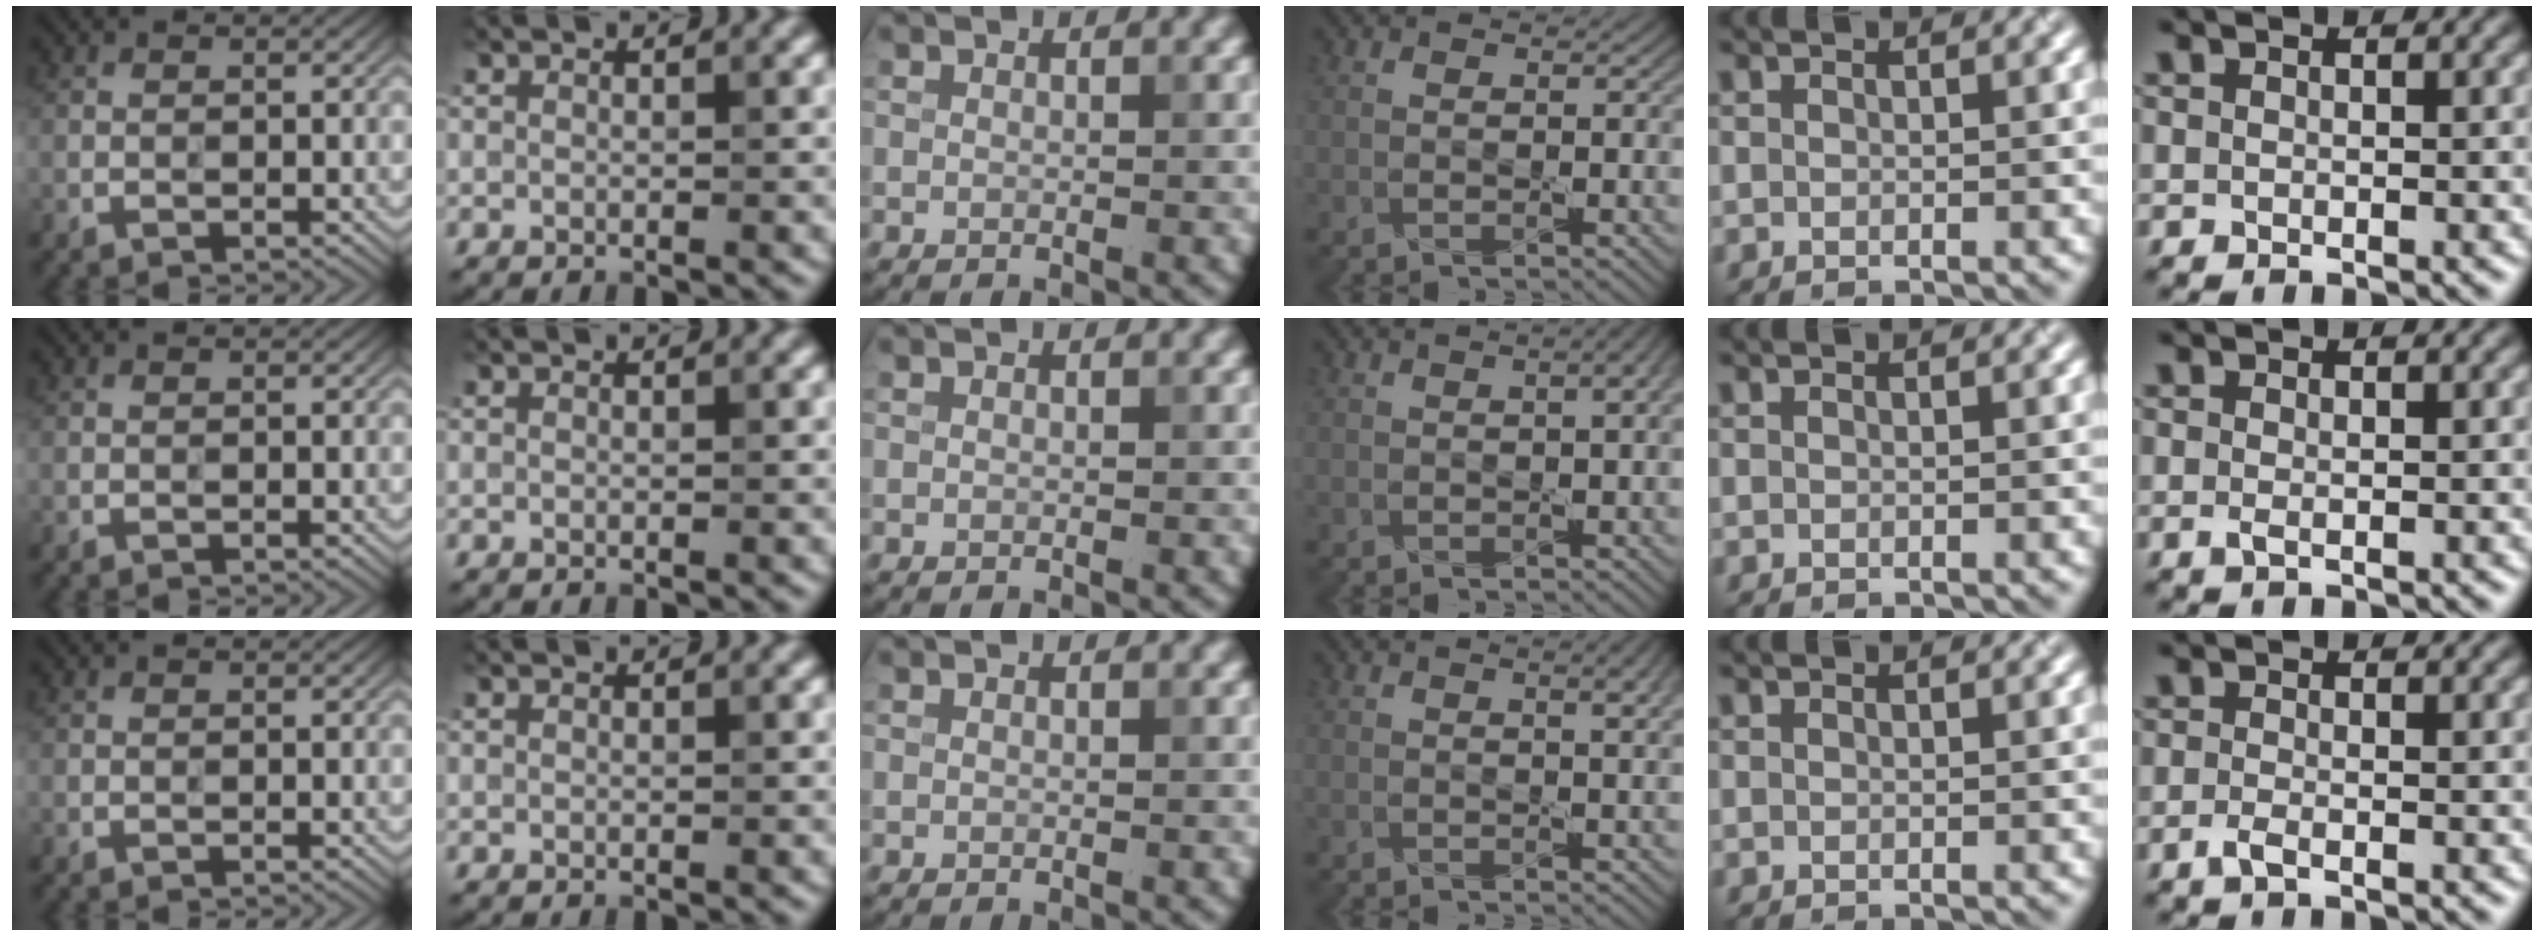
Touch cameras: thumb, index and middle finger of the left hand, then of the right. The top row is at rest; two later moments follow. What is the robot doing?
{"motion": "pour", "object": "sugar"}